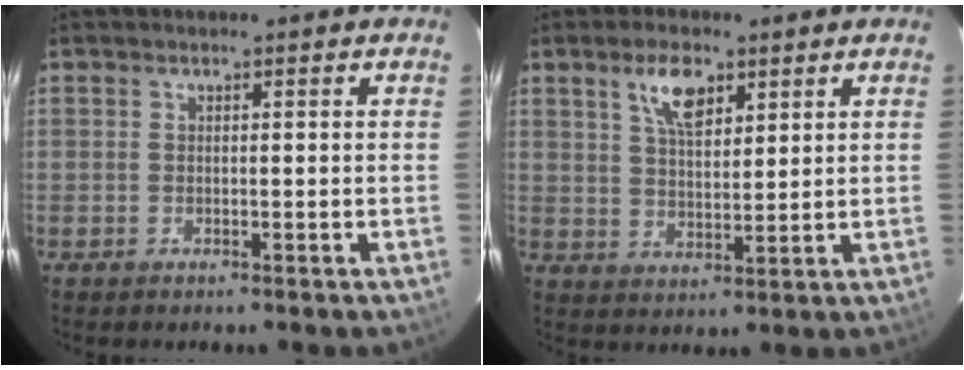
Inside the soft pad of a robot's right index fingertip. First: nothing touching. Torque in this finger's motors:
{"motor_torque": [0.61, 0.49, 0.16, 0.06]}